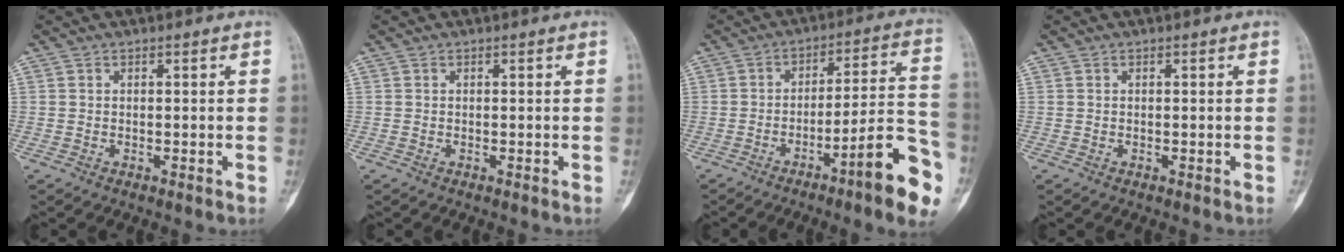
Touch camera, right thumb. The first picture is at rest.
{"total": 0.0}
{"total": 15.1, "force": [-7.5, 2.0, 12.9], "torque": [-0.173, 0.052, -0.109]}
{"total": 0.0}